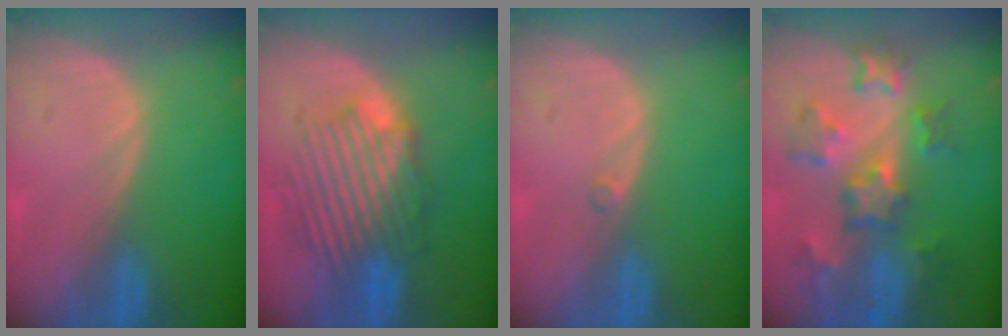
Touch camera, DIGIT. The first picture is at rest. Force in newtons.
{"total": 8.6, "press": 8.5, "slide": 1.5}
{"total": 0.5, "press": 0.5, "slide": 0.2}
{"total": 8.7, "press": 7.8, "slide": 3.8}